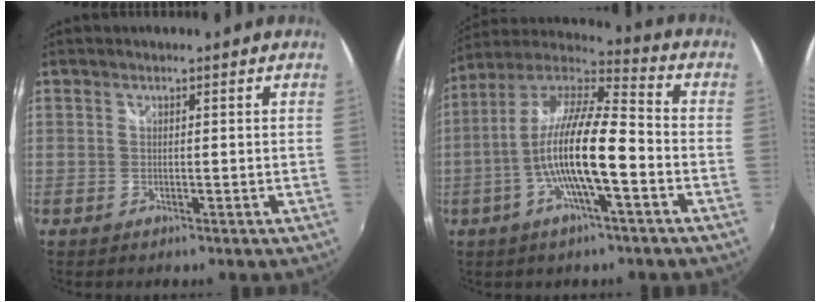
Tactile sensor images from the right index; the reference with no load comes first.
{"total": 15.3, "force": [-4.2, 2.5, 14.5], "torque": [-0.267, 0.001, -0.081]}